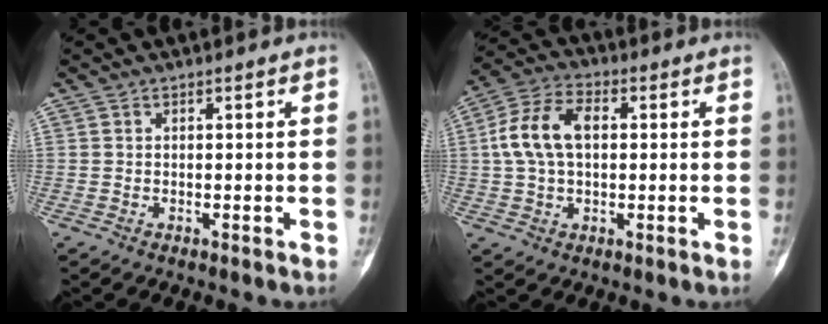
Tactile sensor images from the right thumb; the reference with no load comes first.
{"total": 10.4, "force": [1.2, 6.4, 8.1], "torque": [-0.161, 0.026, 0.019]}